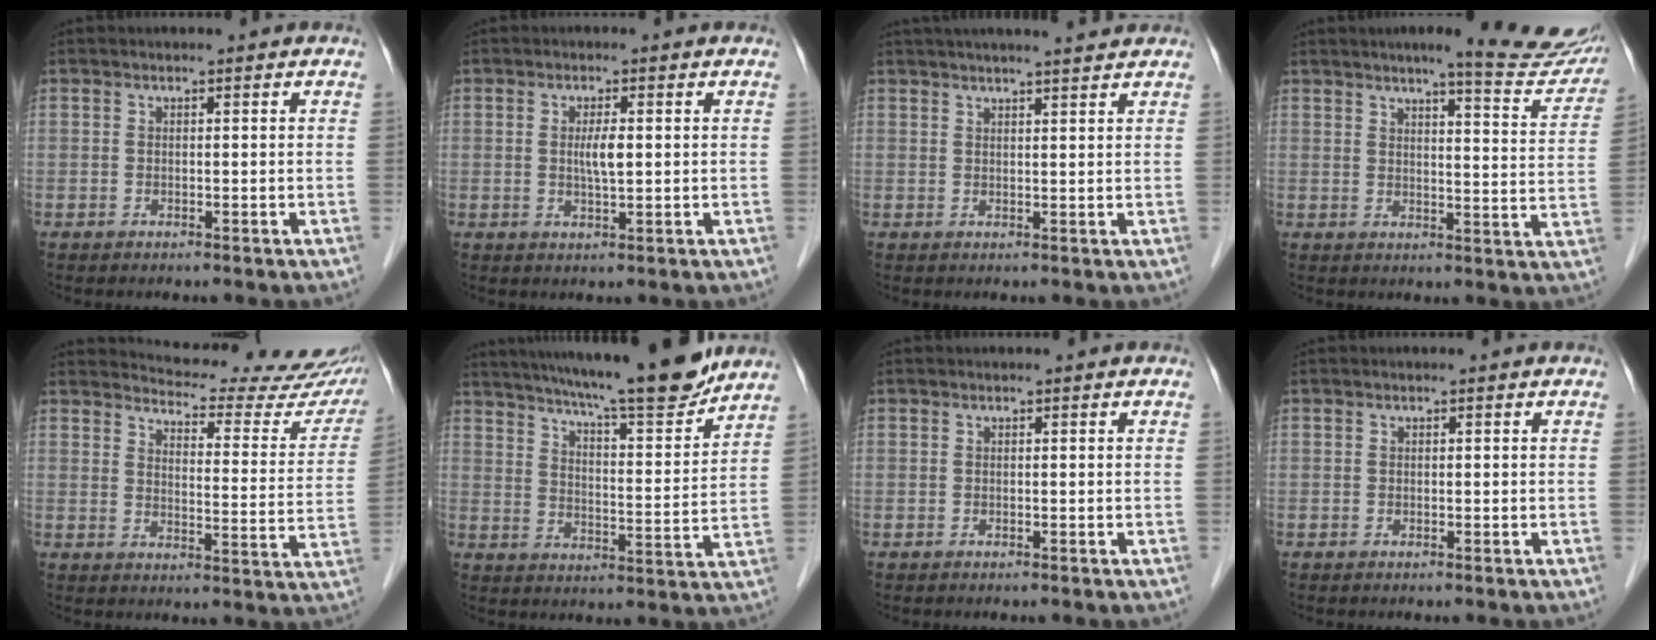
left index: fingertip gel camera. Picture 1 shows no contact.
{"total": 2.9, "force": [0.3, 0.4, 2.8], "torque": [-0.053, -0.002, 0.006]}
{"total": 9.5, "force": [8.4, 0.5, 4.4], "torque": [-0.067, 0.024, 0.107]}
{"total": 13.5, "force": [11.8, 1.4, 6.4], "torque": [-0.068, -0.022, 0.129]}
{"total": 21.6, "force": [20.5, 3.9, 5.7], "torque": [-0.062, -0.080, 0.228]}
{"total": 18.4, "force": [16.1, 0.6, 8.8], "torque": [-0.138, -0.014, 0.233]}
{"total": 0.0}
{"total": 0.0}